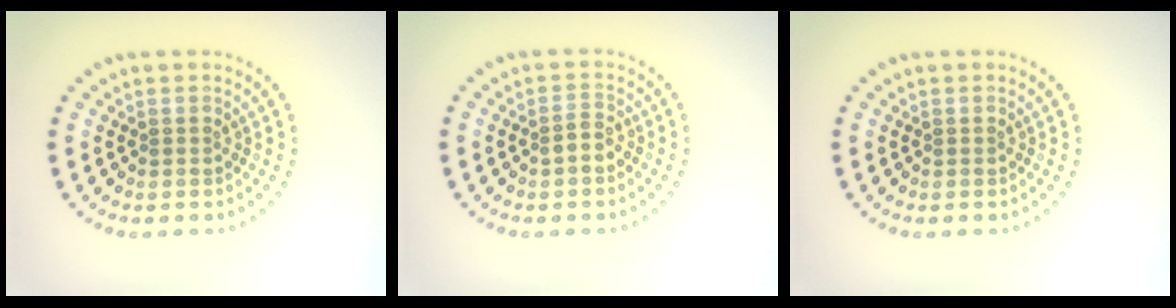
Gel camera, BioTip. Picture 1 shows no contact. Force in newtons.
{"total": 1.2, "press": 1.2, "slide": 0.4}
{"total": 0.0}